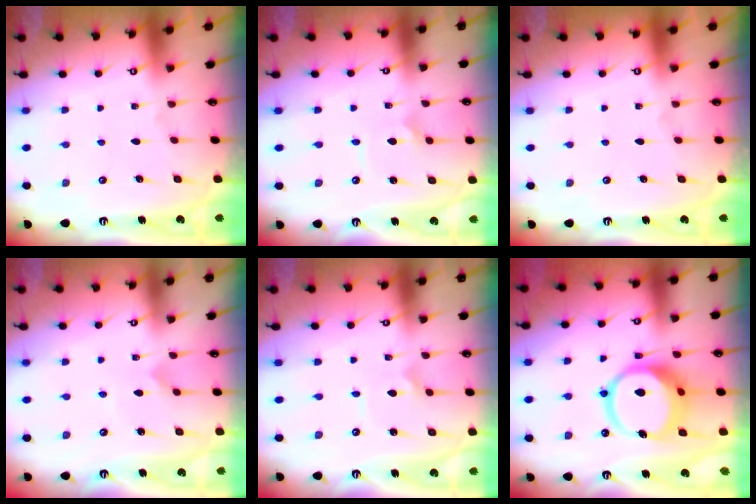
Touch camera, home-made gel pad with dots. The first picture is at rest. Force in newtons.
{"total": 2.3, "press": 2.3, "slide": 0.1}
{"total": 0.0}
{"total": 2.7, "press": 2.7, "slide": 0.3}
{"total": 1.6, "press": 1.5, "slide": 0.2}
{"total": 15.2, "press": 15.1, "slide": 1.8}